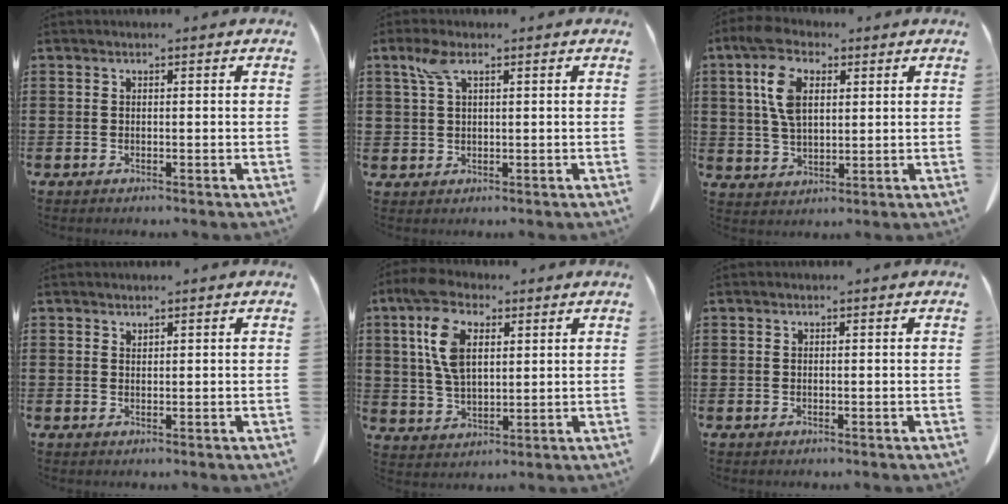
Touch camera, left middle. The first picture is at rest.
{"total": 3.5, "force": [1.7, 1.8, 2.5], "torque": [-0.057, 0.007, 0.030]}
{"total": 8.7, "force": [3.6, 4.8, 6.3], "torque": [-0.153, 0.013, 0.060]}
{"total": 0.7, "force": [0.7, 0.0, 0.1], "torque": [-0.003, -0.001, 0.014]}
{"total": 9.7, "force": [4.2, 5.3, 6.9], "torque": [-0.166, 0.013, 0.074]}
{"total": 0.0}